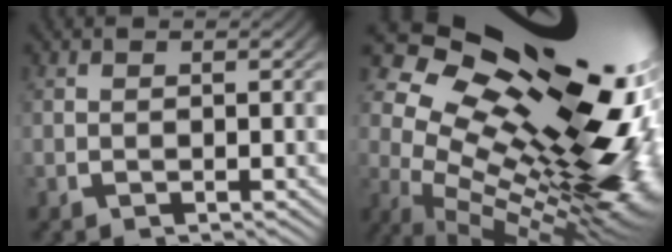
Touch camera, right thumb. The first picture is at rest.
{"total": 30.3, "force": [2.2, 17.5, 24.6], "torque": [-0.358, -0.036, 0.050]}